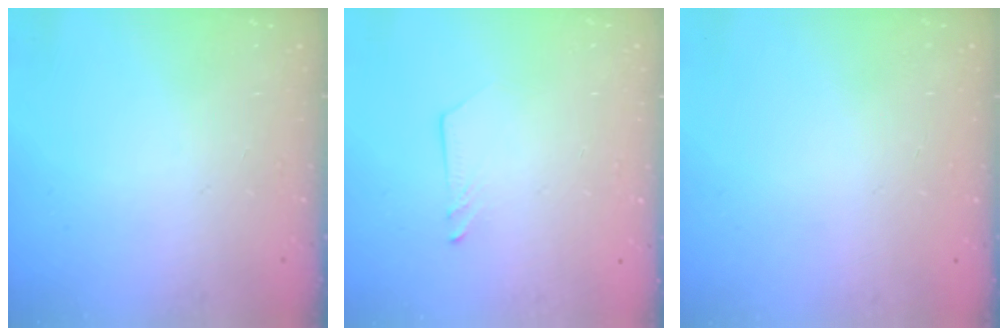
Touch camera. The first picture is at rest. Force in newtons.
{"total": 1.2, "press": 1.2, "slide": 0.1}
{"total": 0.0}